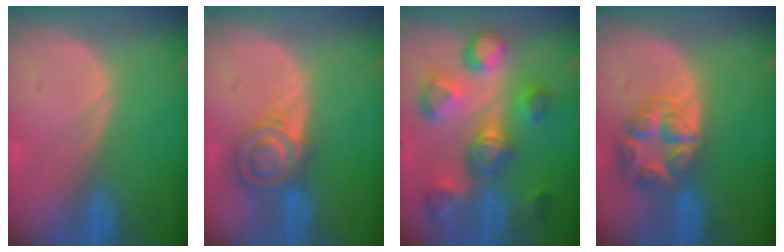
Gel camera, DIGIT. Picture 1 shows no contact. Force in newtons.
{"total": 7.3, "press": 6.3, "slide": 3.8}
{"total": 10.8, "press": 10.0, "slide": 4.1}
{"total": 8.0, "press": 7.0, "slide": 3.9}